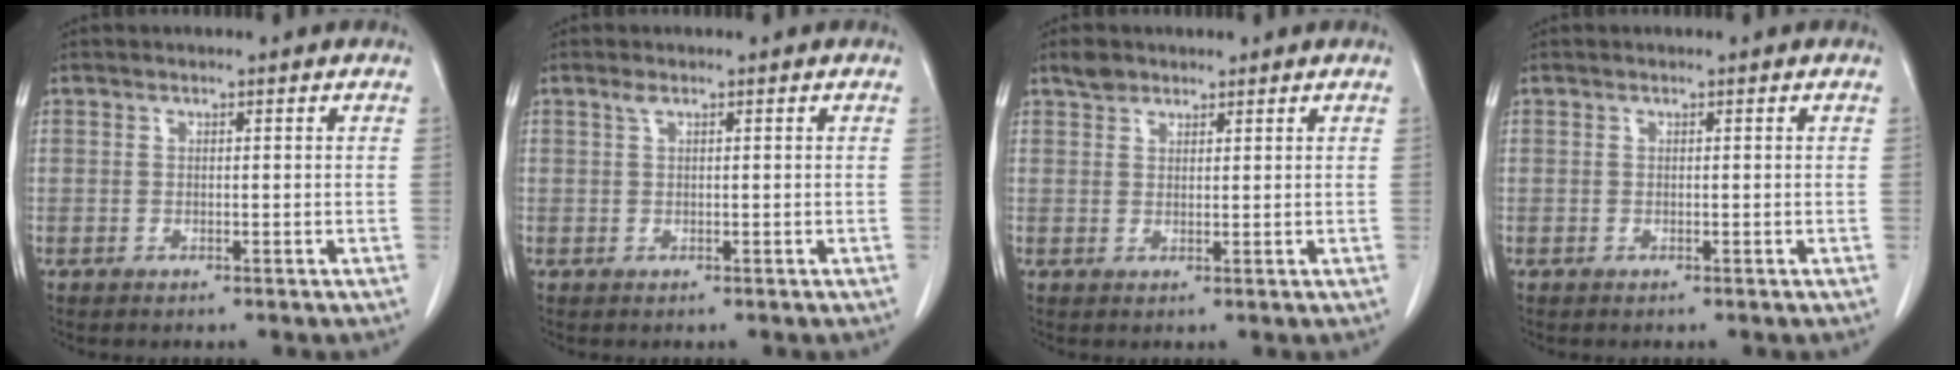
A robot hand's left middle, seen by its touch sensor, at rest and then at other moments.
{"total": 0.7, "force": [0.5, 0.2, 0.5], "torque": [-0.015, 0.007, 0.009]}
{"total": 2.3, "force": [1.8, 1.3, 0.5], "torque": [-0.011, 0.008, 0.031]}
{"total": 0.0}